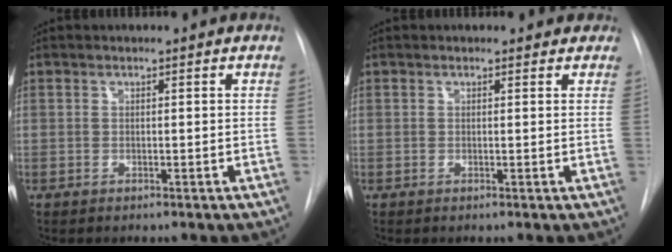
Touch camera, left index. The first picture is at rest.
{"total": 2.7, "force": [2.2, 1.5, 0.3], "torque": [0.008, 0.003, 0.011]}